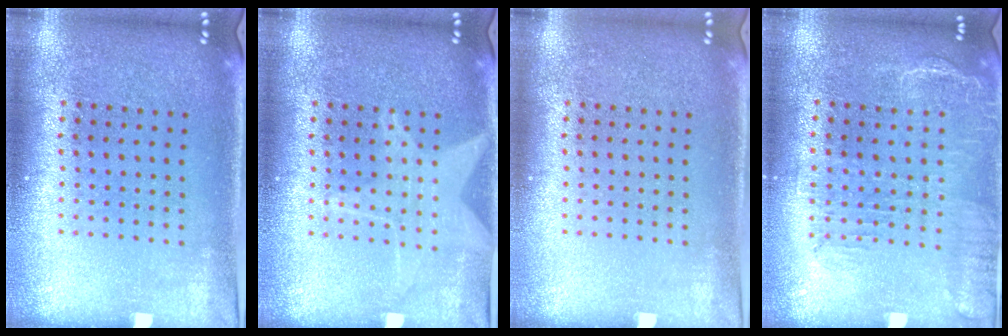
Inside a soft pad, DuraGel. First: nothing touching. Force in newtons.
{"total": 2.0, "press": 2.0, "slide": 0.4}
{"total": 0.0}
{"total": 1.7, "press": 1.4, "slide": 1.0}